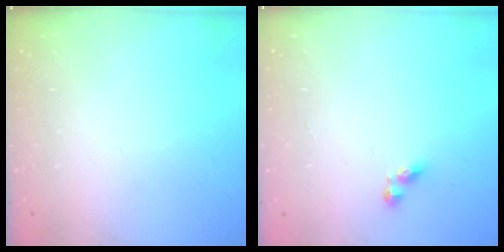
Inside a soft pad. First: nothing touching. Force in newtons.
{"total": 3.4, "press": 3.4, "slide": 0.3}